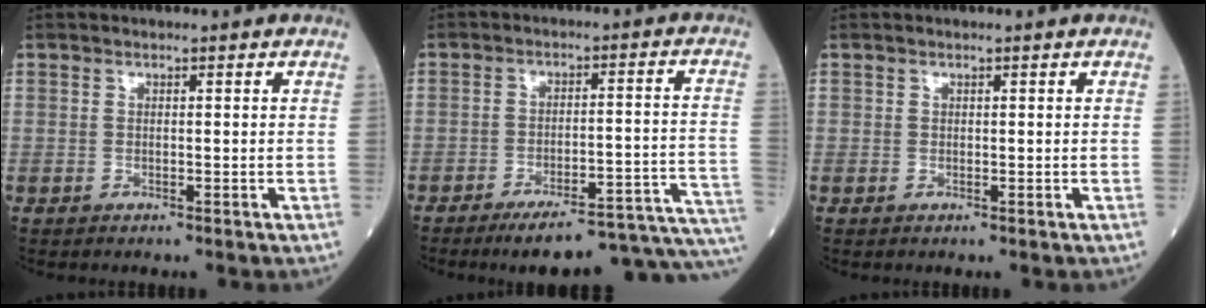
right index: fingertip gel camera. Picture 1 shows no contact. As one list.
[{"total": 18.4, "force": [-16.0, 0.4, 9.1], "torque": [-0.049, 0.024, -0.207]}, {"total": 0.0}]